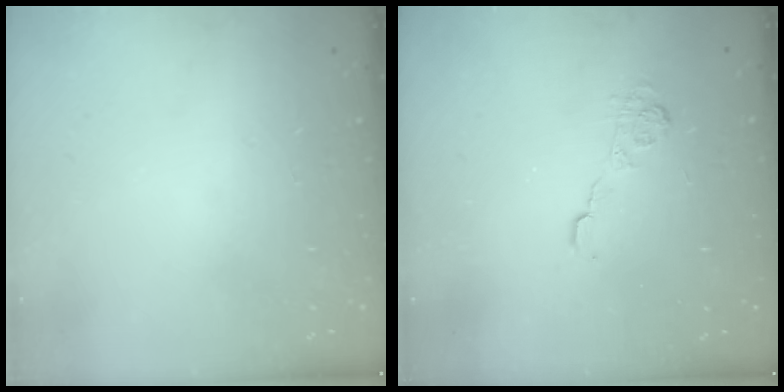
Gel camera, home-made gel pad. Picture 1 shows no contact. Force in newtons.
{"total": 5.2, "press": 5.2, "slide": 0.4}